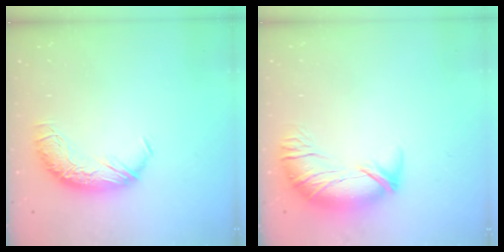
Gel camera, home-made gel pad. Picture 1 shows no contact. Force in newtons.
{"total": 3.3, "press": 2.4, "slide": 2.3}